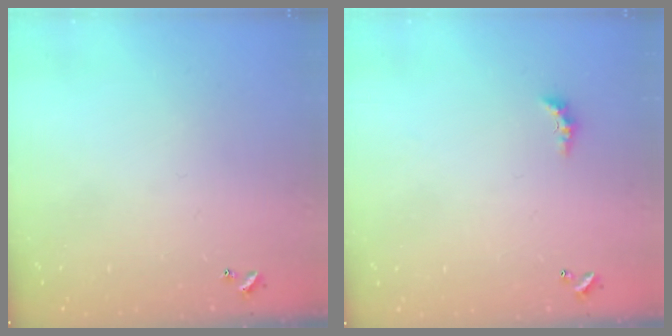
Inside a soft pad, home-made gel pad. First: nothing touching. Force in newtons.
{"total": 2.3, "press": 2.2, "slide": 0.7}